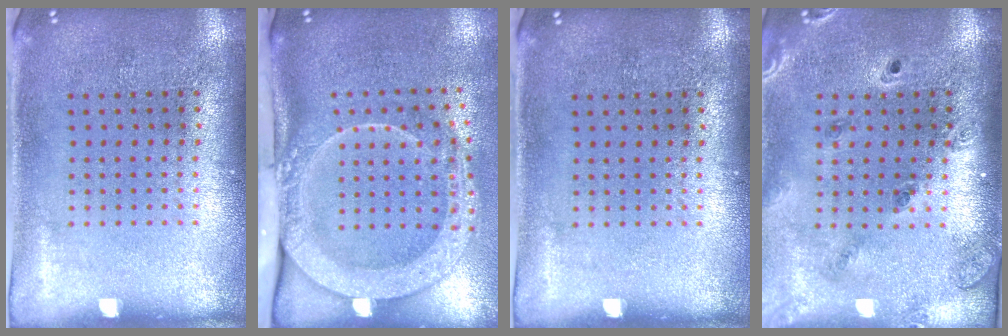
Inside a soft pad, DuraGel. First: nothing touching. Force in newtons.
{"total": 2.9, "press": 2.1, "slide": 2.0}
{"total": 0.0}
{"total": 1.3, "press": 1.3, "slide": 0.2}